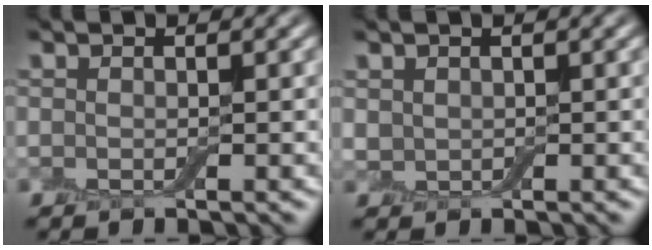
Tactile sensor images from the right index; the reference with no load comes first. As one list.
[{"total": 1.2, "force": [0.5, 1.0, 0.5], "torque": [-0.011, 0.000, 0.012]}]